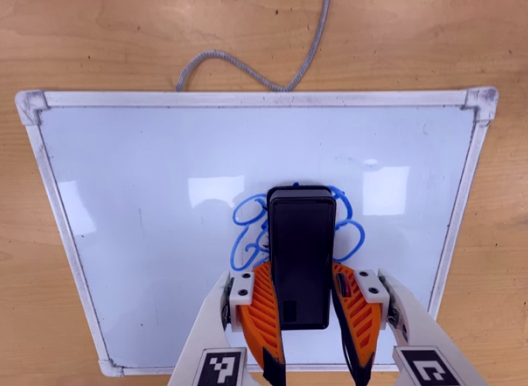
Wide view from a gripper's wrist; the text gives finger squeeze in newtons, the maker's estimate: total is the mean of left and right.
{"total": 10.4, "left": 9.9, "right": 10.9}